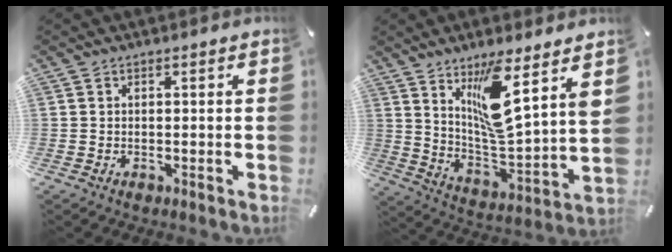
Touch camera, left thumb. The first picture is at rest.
{"total": 13.9, "force": [9.3, 2.2, 10.1], "torque": [-0.173, -0.065, 0.153]}